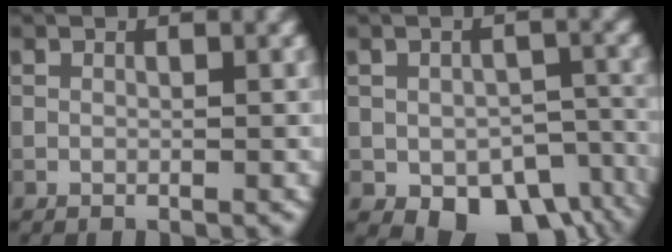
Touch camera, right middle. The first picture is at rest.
{"total": 7.6, "force": [-3.9, 4.6, 4.6], "torque": [-0.057, -0.025, -0.043]}